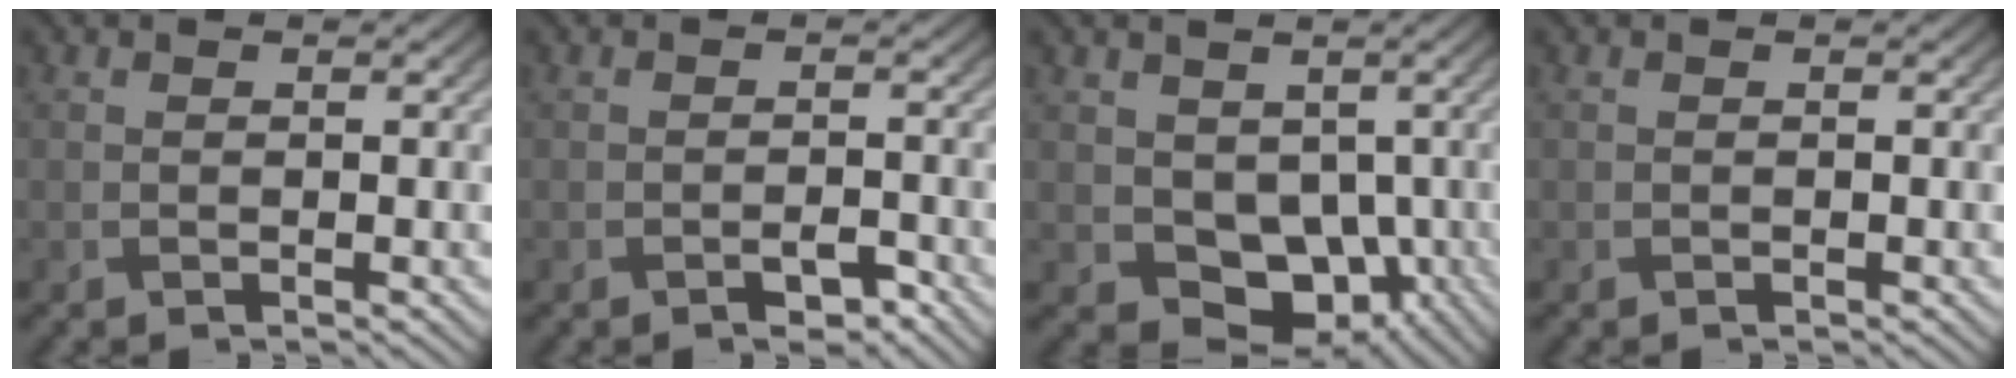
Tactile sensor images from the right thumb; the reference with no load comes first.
{"total": 2.3, "force": [-1.4, 0.9, 1.5], "torque": [-0.020, 0.001, -0.023]}
{"total": 7.0, "force": [-0.3, 5.4, 4.4], "torque": [-0.089, -0.026, -0.001]}
{"total": 0.0}